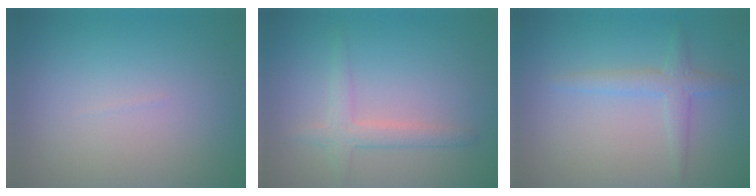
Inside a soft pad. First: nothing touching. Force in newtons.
{"total": 2.2, "press": 2.2, "slide": 0.1}
{"total": 2.1, "press": 2.1, "slide": 0.1}